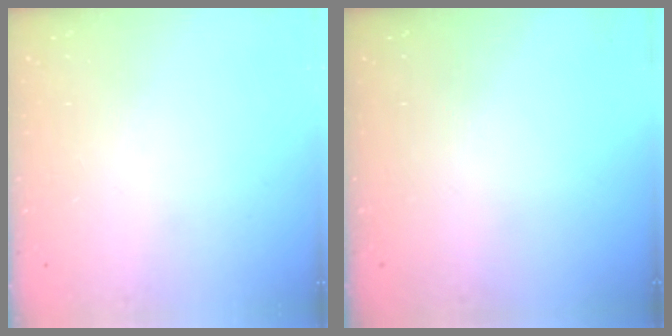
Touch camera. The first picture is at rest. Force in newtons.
{"total": 0.0}